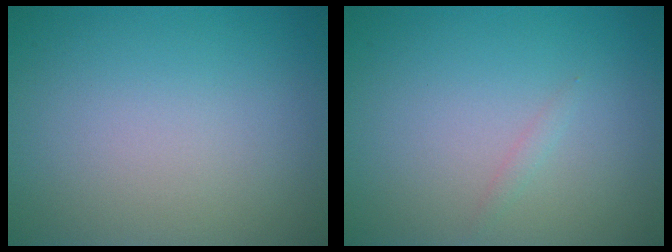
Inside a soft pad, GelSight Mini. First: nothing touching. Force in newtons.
{"total": 0.6, "press": 0.6, "slide": 0.0}